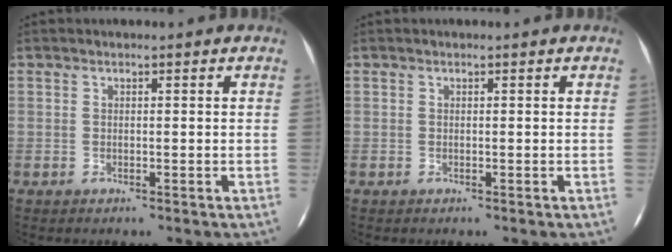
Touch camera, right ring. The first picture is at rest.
{"total": 0.0}